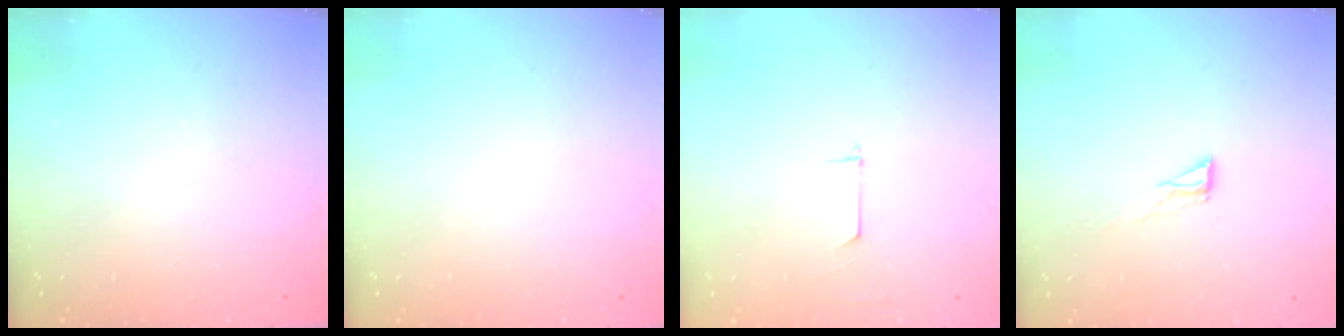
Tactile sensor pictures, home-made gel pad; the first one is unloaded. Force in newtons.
{"total": 0.0}
{"total": 4.6, "press": 4.6, "slide": 0.4}
{"total": 4.3, "press": 4.2, "slide": 0.3}